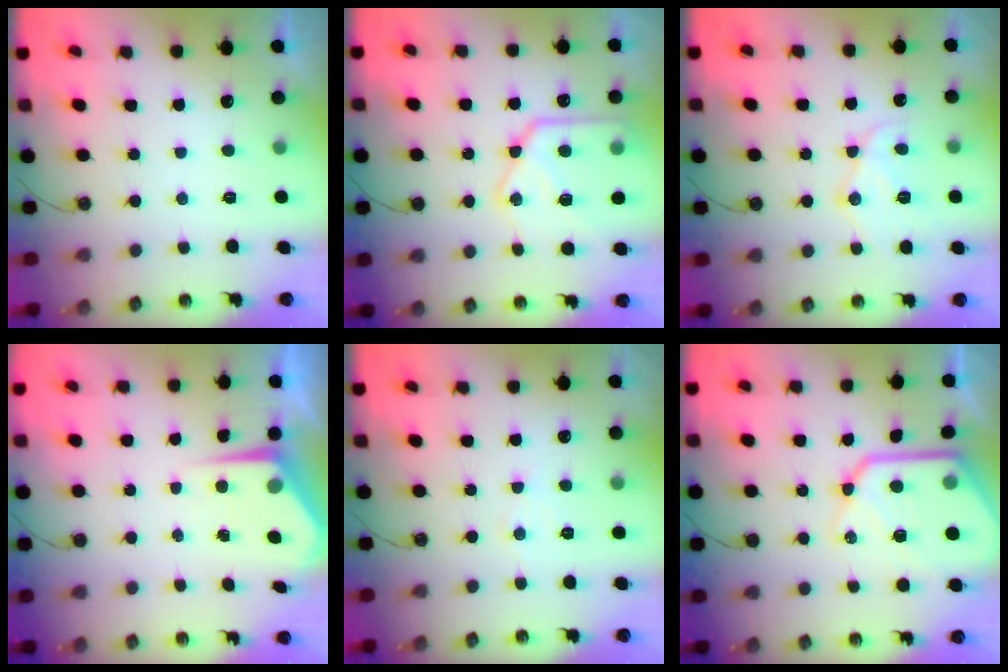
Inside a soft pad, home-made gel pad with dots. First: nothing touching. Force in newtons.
{"total": 16.4, "press": 16.4, "slide": 1.6}
{"total": 12.0, "press": 11.9, "slide": 0.7}
{"total": 4.8, "press": 4.8, "slide": 0.4}
{"total": 4.4, "press": 4.3, "slide": 0.7}
{"total": 20.4, "press": 20.3, "slide": 1.8}